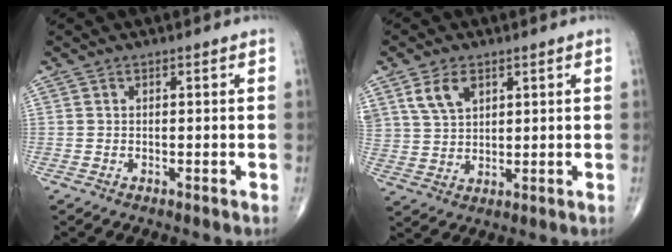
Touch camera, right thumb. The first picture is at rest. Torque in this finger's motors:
{"motor_torque": [0.00, 0.13, 0.62, 0.58, 0.02]}